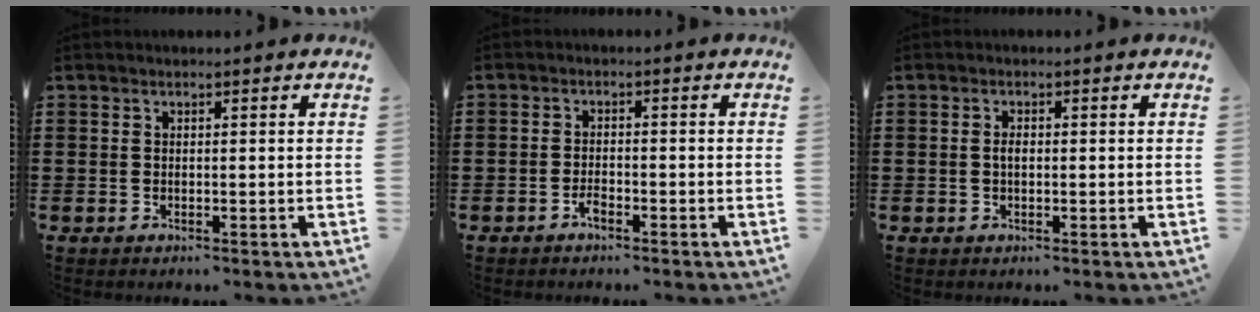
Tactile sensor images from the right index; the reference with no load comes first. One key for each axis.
{"total": 1.7, "fx": -1.3, "fy": 0.5, "fz": 0.9, "tx": -0.021, "ty": -0.003, "tz": -0.024}
{"total": 1.4, "fx": 0.0, "fy": 0.6, "fz": 1.3, "tx": -0.025, "ty": 0.002, "tz": -0.001}